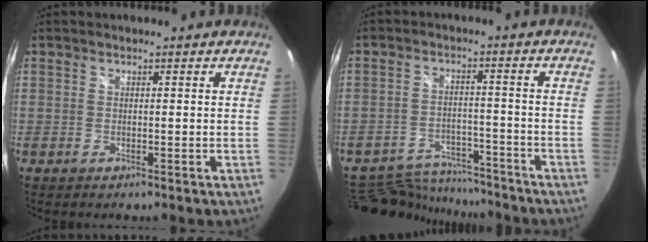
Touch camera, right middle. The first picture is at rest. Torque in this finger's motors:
{"motor_torque": [-0.59, -0.67, -0.20, -0.07]}